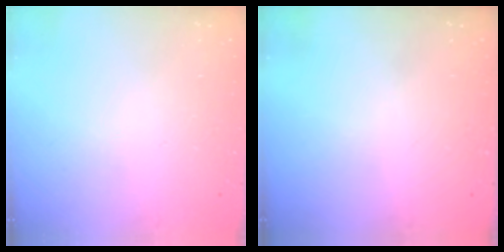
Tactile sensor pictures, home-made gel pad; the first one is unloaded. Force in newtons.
{"total": 0.0}